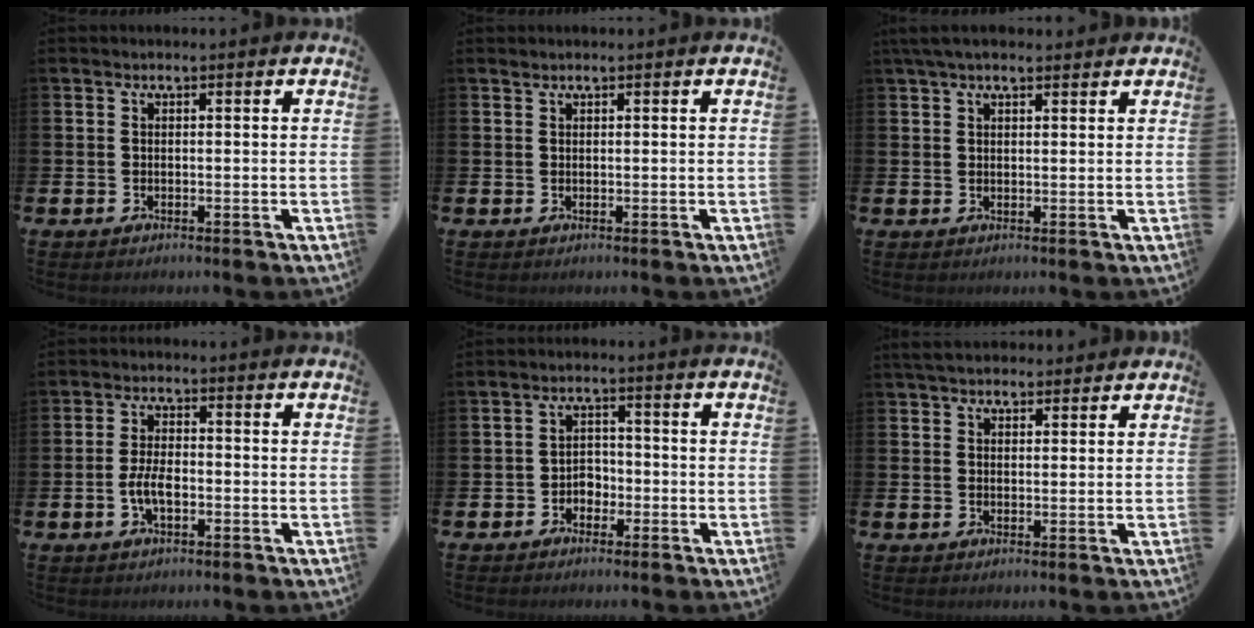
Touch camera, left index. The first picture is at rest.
{"total": 0.5, "force": [0.5, 0.0, 0.1], "torque": [-0.001, 0.001, 0.010]}
{"total": 3.5, "force": [2.7, 1.1, 1.9], "torque": [-0.043, 0.002, 0.050]}
{"total": 3.8, "force": [-0.9, 1.7, 3.3], "torque": [-0.057, -0.001, -0.020]}
{"total": 2.6, "force": [-1.5, 2.0, 0.8], "torque": [-0.020, 0.007, -0.036]}
{"total": 4.1, "force": [3.8, 1.3, 0.9], "torque": [-0.028, -0.008, 0.073]}